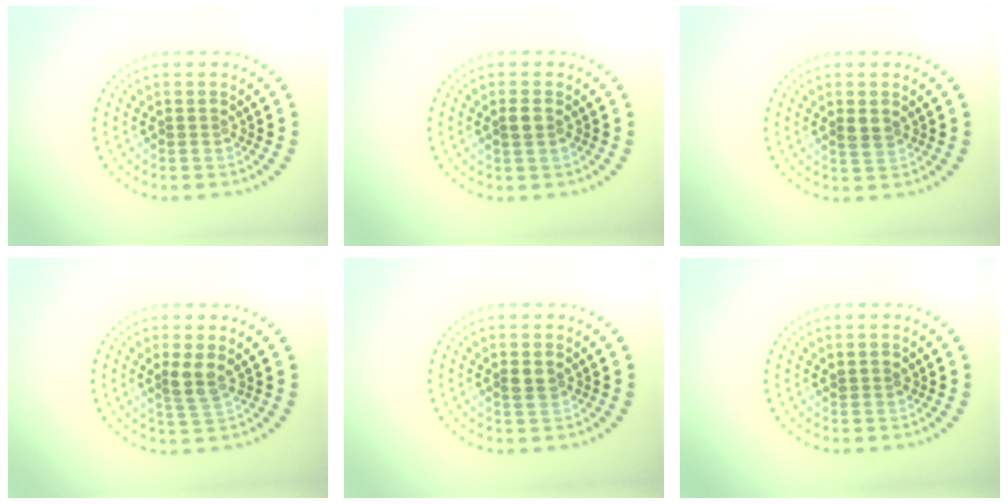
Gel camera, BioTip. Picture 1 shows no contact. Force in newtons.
{"total": 1.1, "press": 1.0, "slide": 0.5}
{"total": 1.4, "press": 1.3, "slide": 0.4}
{"total": 2.2, "press": 1.7, "slide": 1.5}
{"total": 1.2, "press": 1.2, "slide": 0.3}
{"total": 0.8, "press": 0.8, "slide": 0.2}